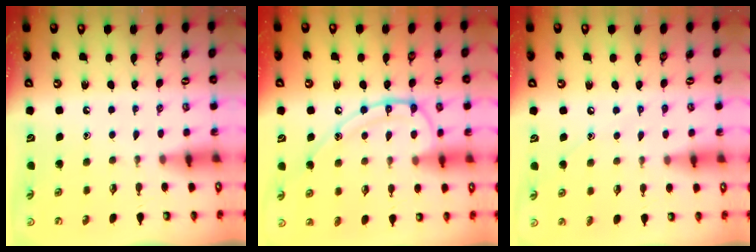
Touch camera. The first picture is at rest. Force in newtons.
{"total": 15.9, "press": 15.9, "slide": 1.3}
{"total": 4.9, "press": 4.9, "slide": 0.2}